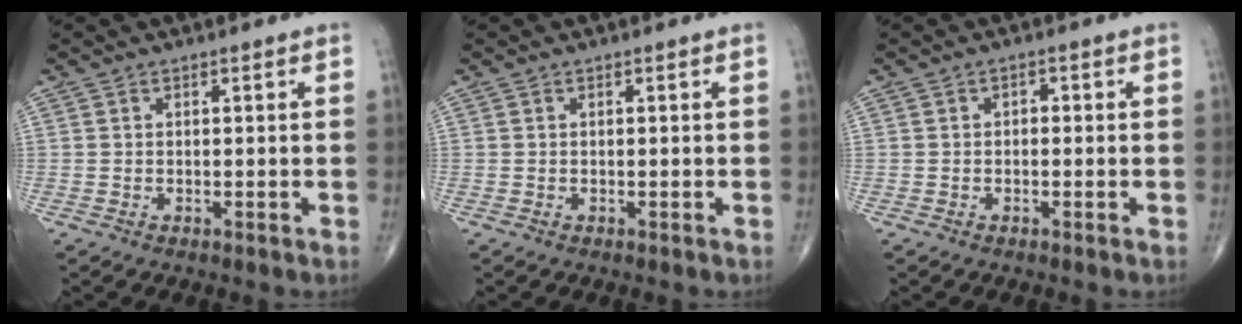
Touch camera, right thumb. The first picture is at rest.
{"total": 0.0}
{"total": 1.2, "force": [-0.1, 0.9, 0.8], "torque": [-0.003, 0.003, -0.007]}